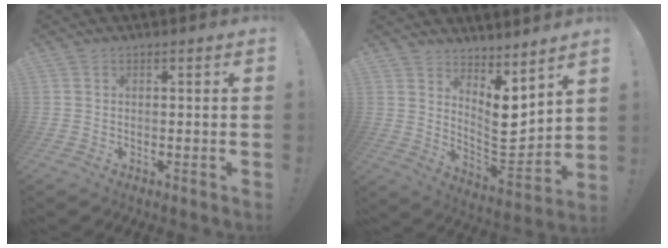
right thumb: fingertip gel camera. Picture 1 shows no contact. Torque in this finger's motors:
{"motor_torque": [-0.29, 0.57, 0.54, 0.54, 0.07]}